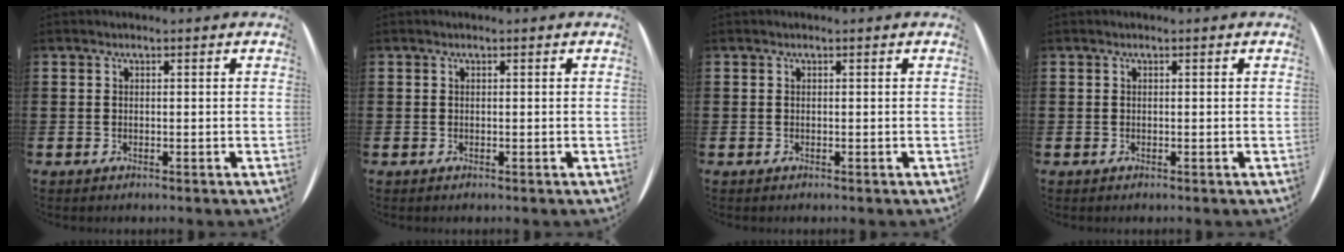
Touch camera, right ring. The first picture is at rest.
{"total": 0.0}
{"total": 0.0}
{"total": 0.0}